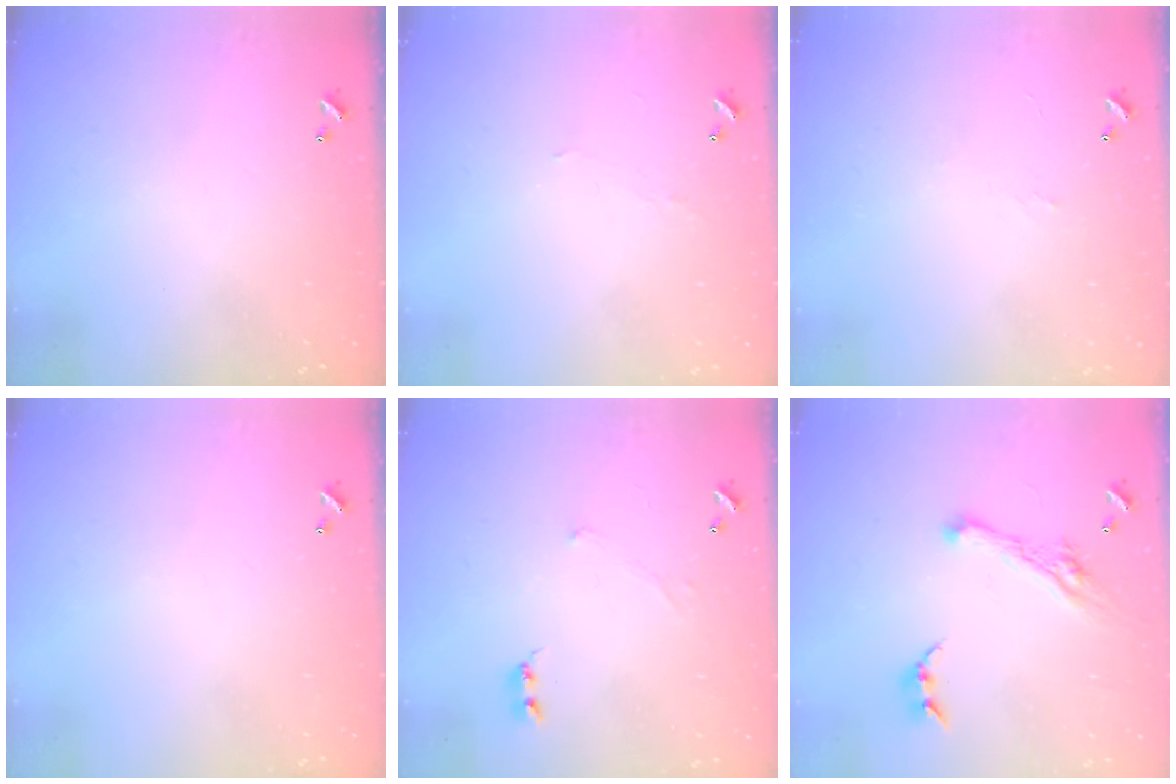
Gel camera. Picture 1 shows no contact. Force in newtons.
{"total": 1.2, "press": 1.1, "slide": 0.3}
{"total": 3.2, "press": 3.2, "slide": 0.5}
{"total": 0.0}
{"total": 0.0}
{"total": 7.7, "press": 7.7, "slide": 1.0}